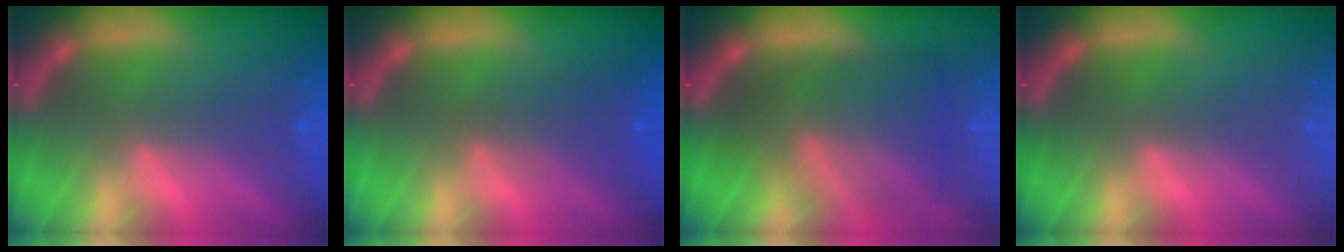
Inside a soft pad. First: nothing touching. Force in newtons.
{"total": 3.0}
{"total": 8.7}
{"total": 0.0}